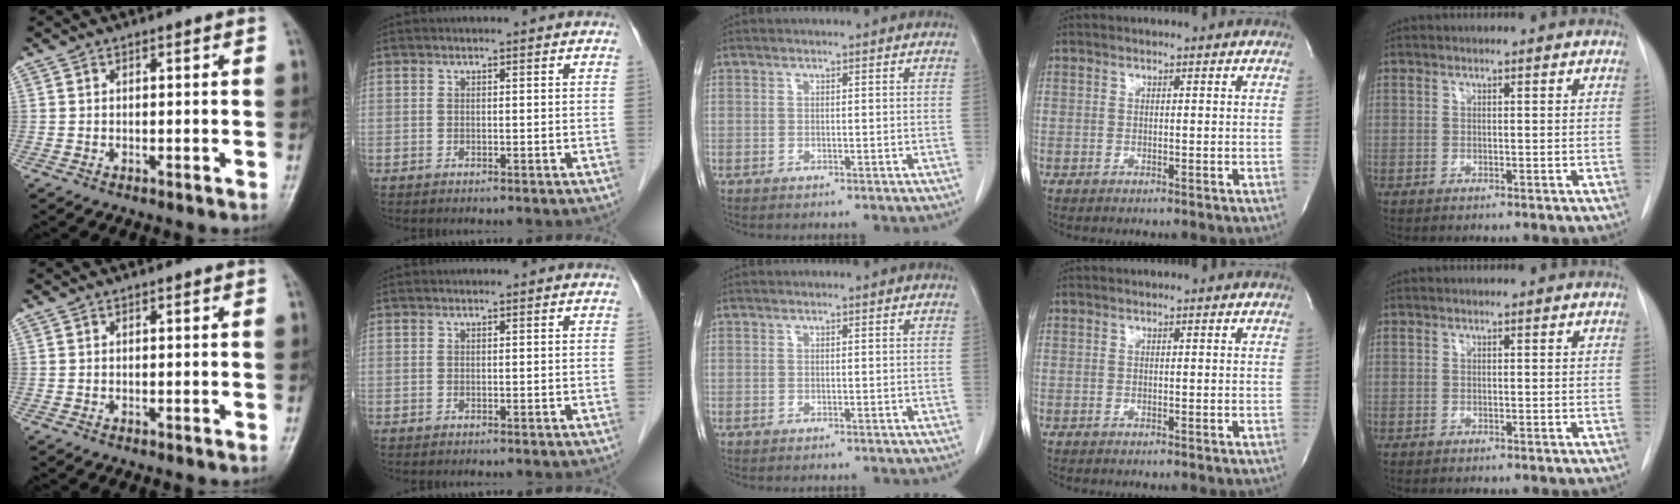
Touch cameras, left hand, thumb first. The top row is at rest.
{}